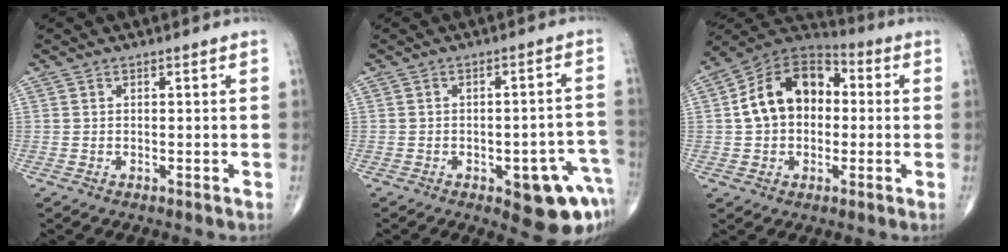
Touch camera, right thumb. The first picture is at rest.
{"total": 11.9, "force": [-5.2, 4.8, 9.6], "torque": [-0.083, 0.034, -0.053]}
{"total": 14.9, "force": [0.9, 10.7, 10.4], "torque": [-0.147, 0.037, 0.003]}